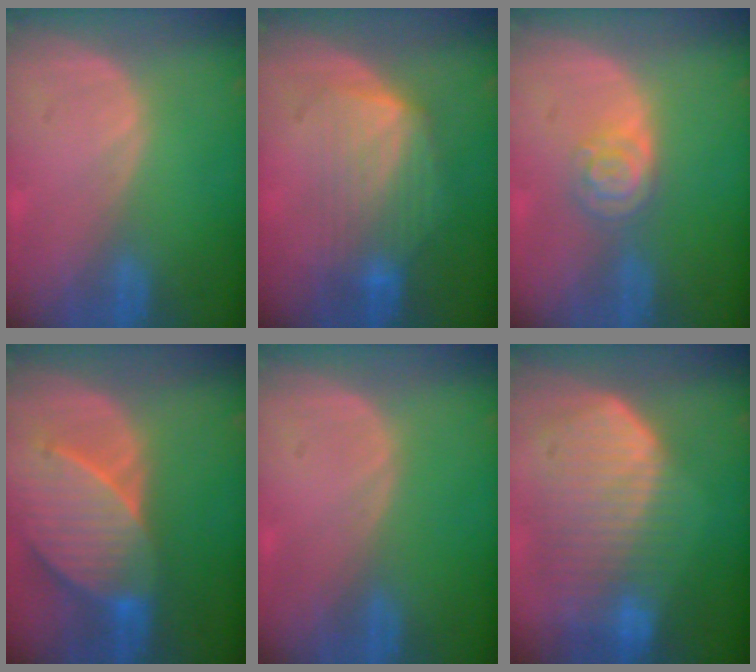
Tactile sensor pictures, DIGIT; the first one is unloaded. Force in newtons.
{"total": 7.0, "press": 7.0, "slide": 0.7}
{"total": 4.3, "press": 3.9, "slide": 1.9}
{"total": 9.6, "press": 8.7, "slide": 4.1}
{"total": 0.0}
{"total": 10.6, "press": 9.2, "slide": 5.1}